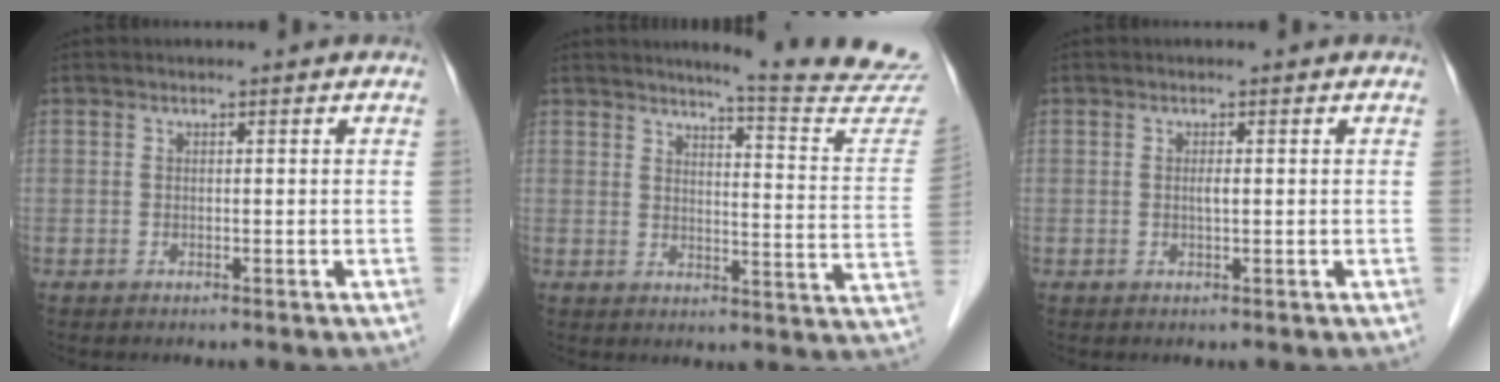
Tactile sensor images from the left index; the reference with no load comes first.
{"total": 16.0, "force": [15.3, -1.1, 4.6], "torque": [-0.058, -0.116, 0.163]}
{"total": 0.8, "force": [-0.2, 0.0, 0.8], "torque": [-0.016, -0.005, -0.003]}